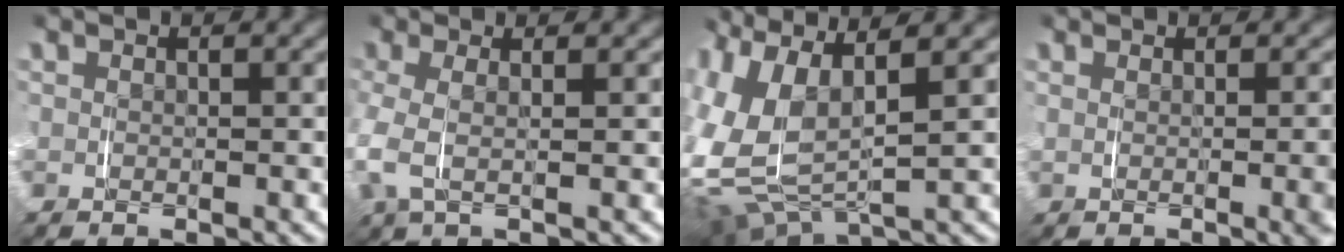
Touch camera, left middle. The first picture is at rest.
{"total": 3.6, "force": [-0.1, 1.7, 3.2], "torque": [-0.093, -0.008, 0.002]}
{"total": 13.2, "force": [0.9, 10.4, 8.1], "torque": [-0.238, -0.034, 0.019]}
{"total": 3.2, "force": [0.3, 0.4, 3.1], "torque": [-0.027, 0.005, 0.003]}